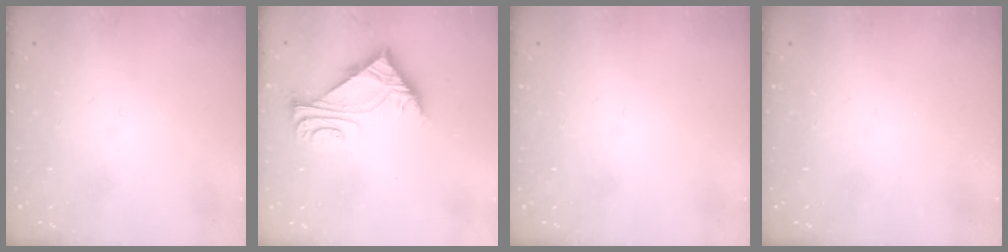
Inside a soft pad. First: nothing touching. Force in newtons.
{"total": 6.6, "press": 6.6, "slide": 0.1}
{"total": 0.0}
{"total": 0.0}